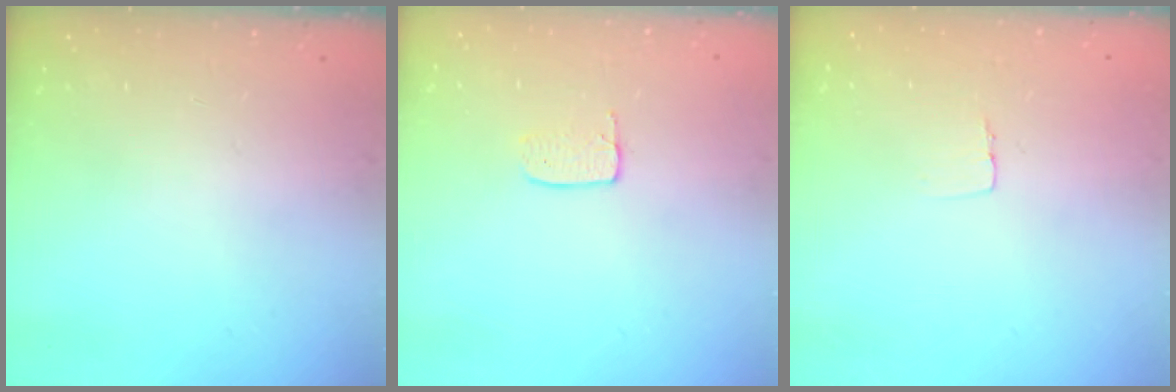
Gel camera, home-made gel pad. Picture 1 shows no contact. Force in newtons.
{"total": 3.5, "press": 3.5, "slide": 0.2}
{"total": 3.1, "press": 3.1, "slide": 0.2}